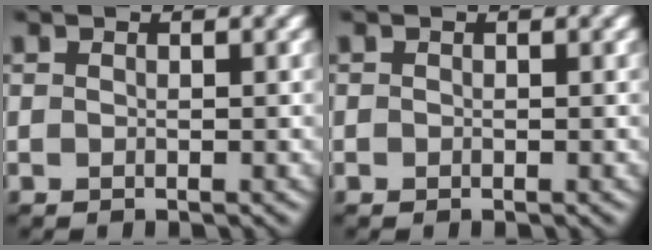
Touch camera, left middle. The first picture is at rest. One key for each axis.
{"total": 0.0}